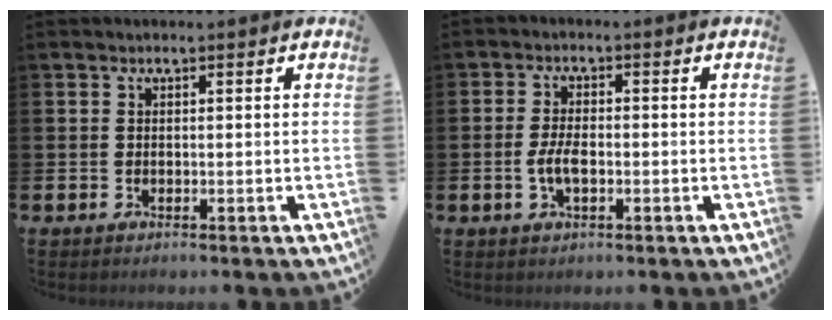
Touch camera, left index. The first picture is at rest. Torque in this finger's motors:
{"motor_torque": [0.46, 0.20, 0.10, 0.11]}